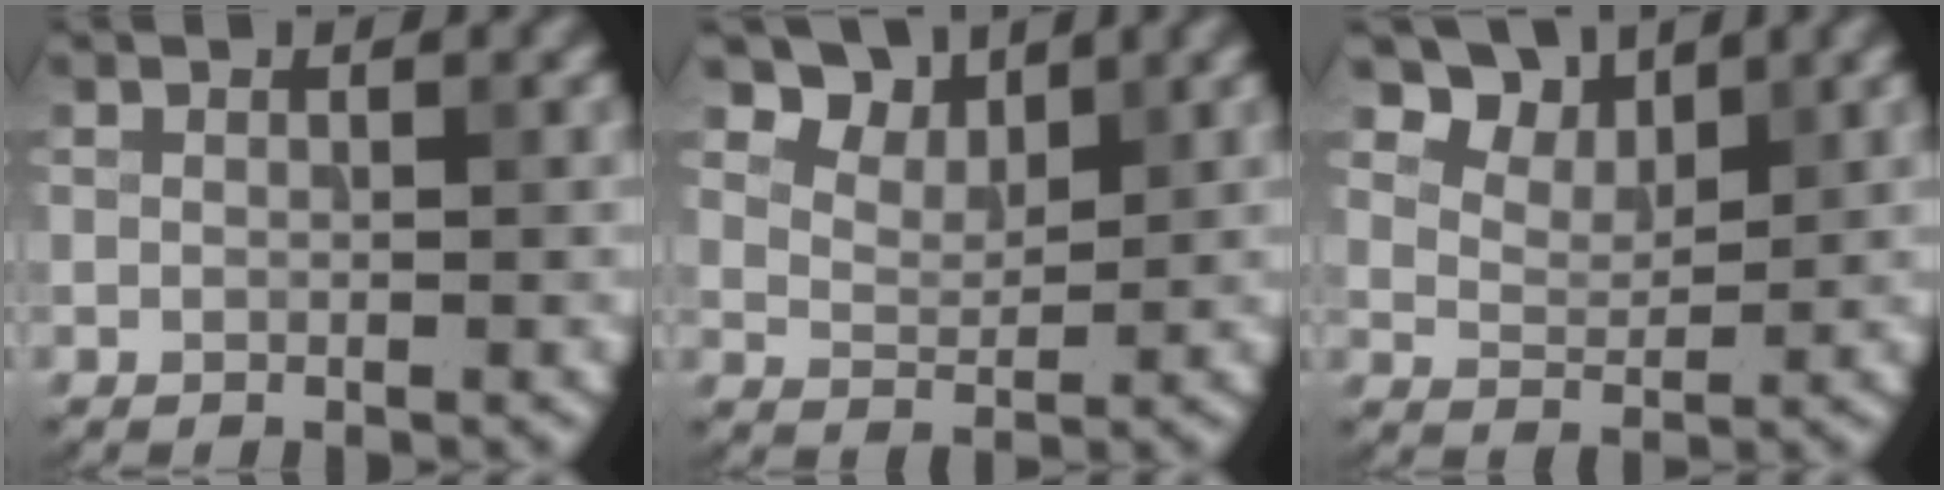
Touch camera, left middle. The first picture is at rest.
{"total": 3.5, "force": [2.8, 1.6, 1.2], "torque": [-0.030, -0.001, 0.053]}
{"total": 4.0, "force": [3.1, 2.0, 1.5], "torque": [-0.037, -0.001, 0.059]}